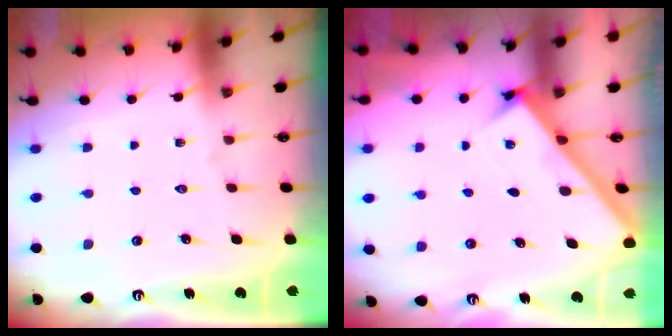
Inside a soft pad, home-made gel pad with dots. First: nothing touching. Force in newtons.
{"total": 2.8, "press": 2.8, "slide": 0.3}